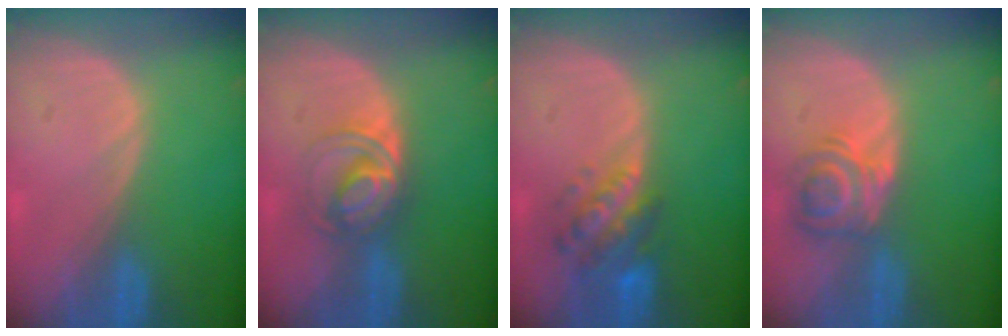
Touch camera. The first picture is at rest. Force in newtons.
{"total": 5.8, "press": 5.4, "slide": 2.1}
{"total": 6.2, "press": 6.0, "slide": 1.5}
{"total": 5.6, "press": 5.2, "slide": 2.2}